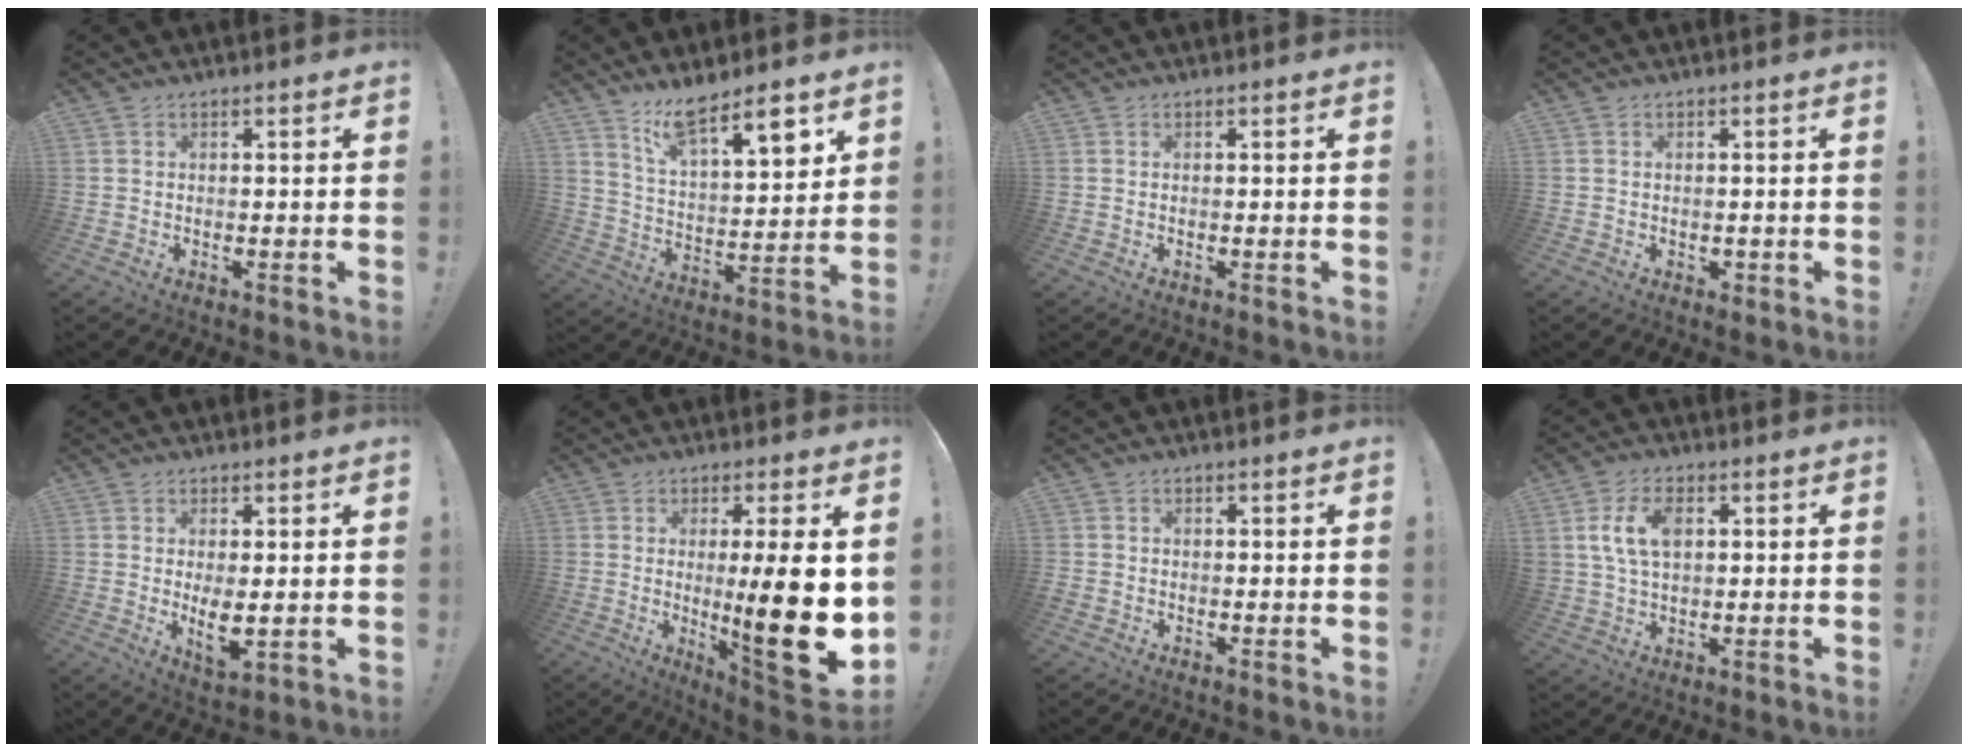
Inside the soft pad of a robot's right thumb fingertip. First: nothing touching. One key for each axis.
{"total": 11.9, "fx": 9.3, "fy": 2.8, "fz": 7.0, "tx": -0.115, "ty": -0.063, "tz": 0.160}
{"total": 0.0}
{"total": 1.4, "fx": -0.2, "fy": 1.2, "fz": 0.5, "tx": -0.001, "ty": 0.000, "tz": -0.004}
{"total": 5.9, "fx": 0.6, "fy": 2.3, "fz": 5.5, "tx": -0.084, "ty": -0.023, "tz": 0.011}
{"total": 18.6, "fx": -0.5, "fy": 2.0, "fz": 18.5, "tx": -0.280, "ty": -0.025, "tz": -0.008}
{"total": 1.0, "fx": -0.4, "fy": 0.8, "fz": 0.3, "tx": -0.005, "ty": 0.003, "tz": -0.008}
{"total": 9.4, "fx": 2.4, "fy": 5.9, "fz": 6.8, "tx": -0.121, "ty": 0.008, "tz": 0.046}